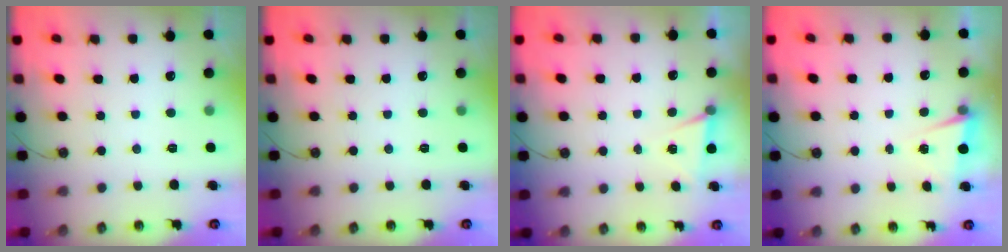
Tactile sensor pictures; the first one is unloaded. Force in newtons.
{"total": 0.0}
{"total": 4.9, "press": 2.0, "slide": 4.5}
{"total": 2.3, "press": 2.0, "slide": 1.1}